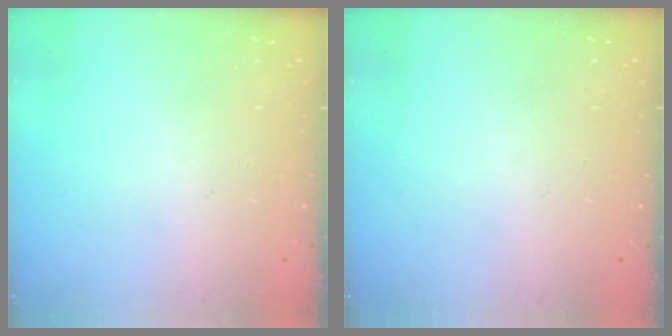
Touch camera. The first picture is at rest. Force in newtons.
{"total": 0.0}